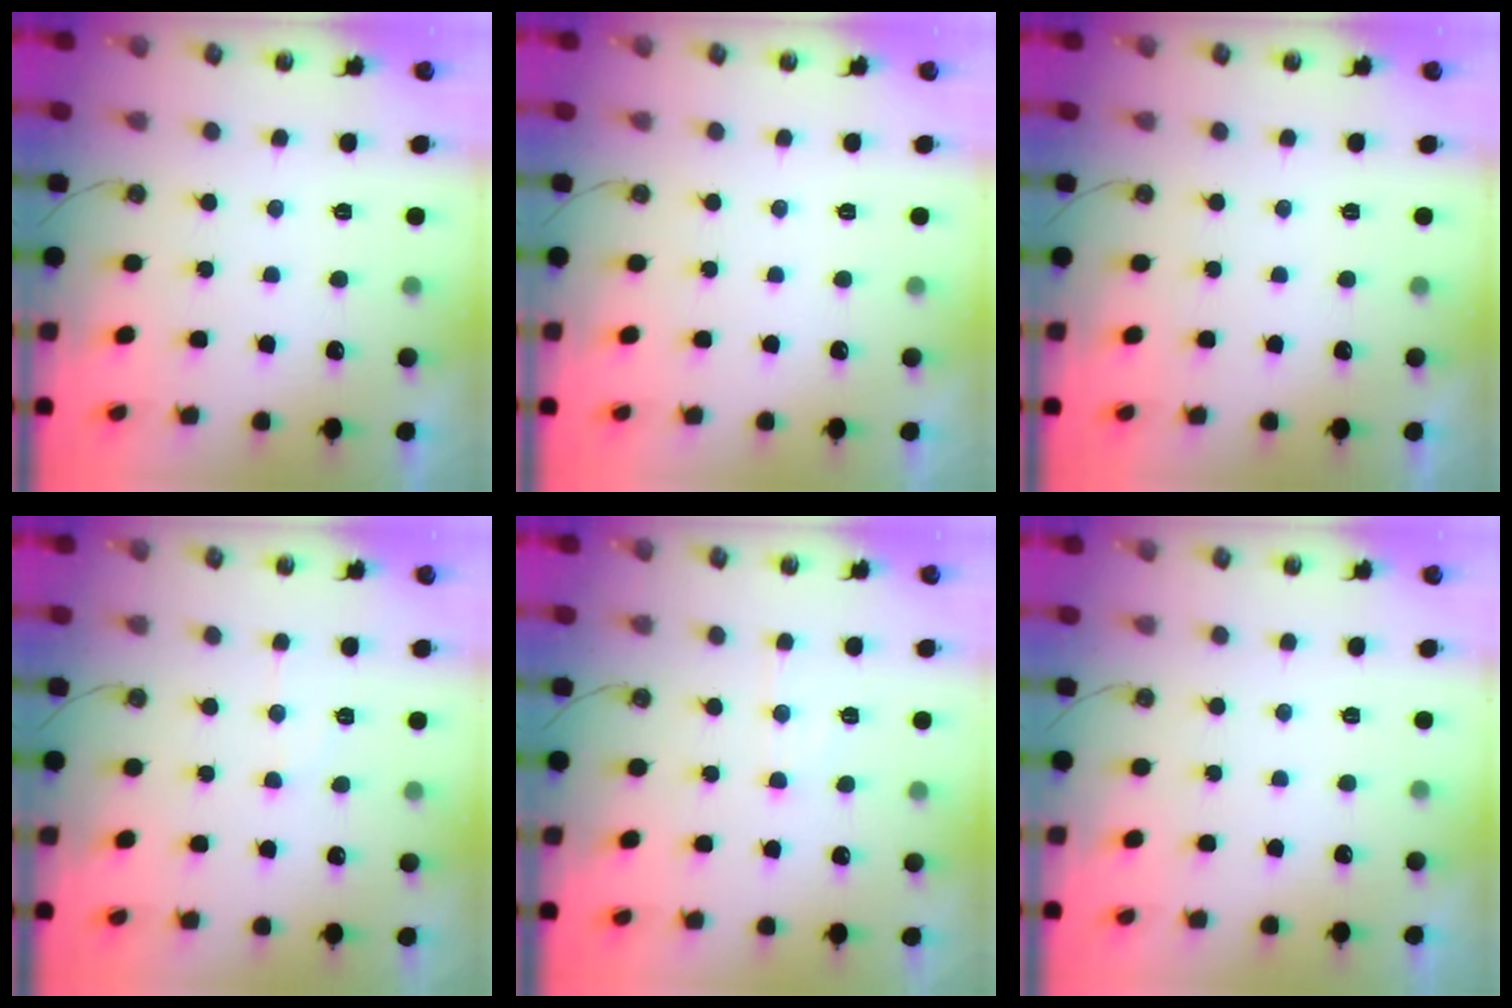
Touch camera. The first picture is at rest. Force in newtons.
{"total": 0.0}
{"total": 0.0}
{"total": 7.1, "press": 7.0, "slide": 0.8}
{"total": 5.3, "press": 5.3, "slide": 0.4}
{"total": 0.0}